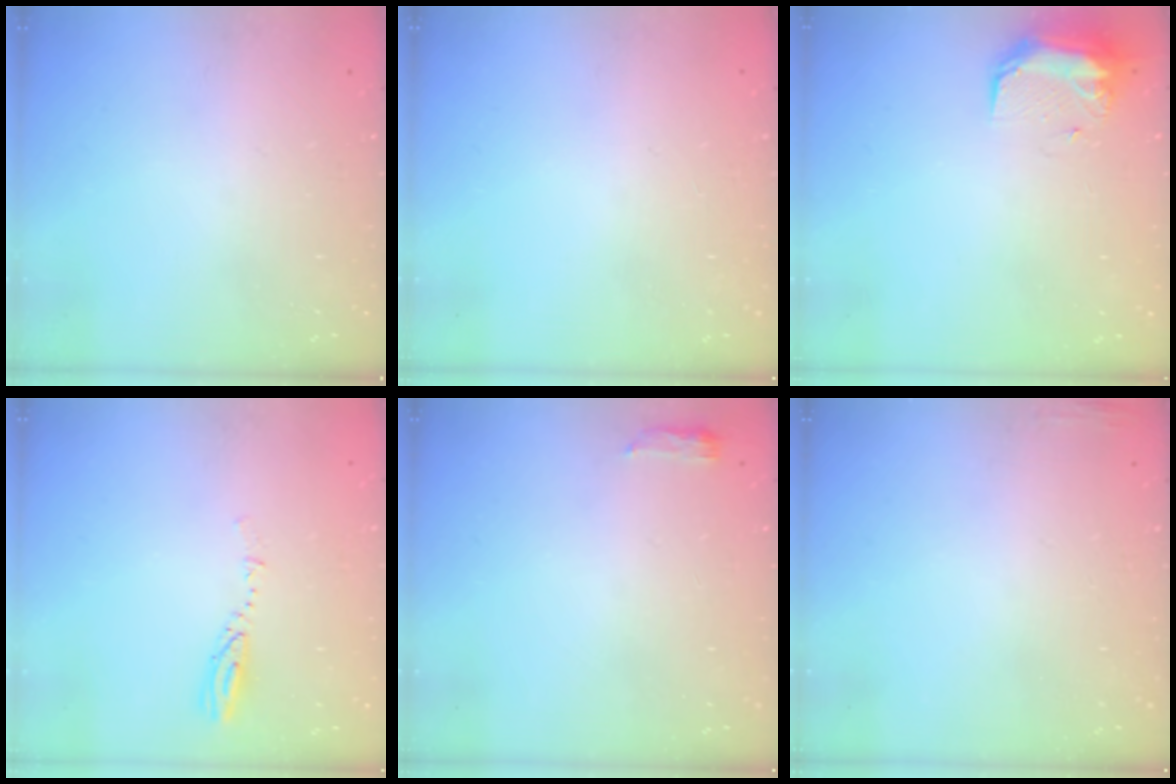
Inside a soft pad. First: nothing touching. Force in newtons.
{"total": 0.0}
{"total": 9.3, "press": 9.3, "slide": 0.7}
{"total": 3.6, "press": 3.5, "slide": 0.5}
{"total": 3.7, "press": 3.5, "slide": 1.3}
{"total": 3.1, "press": 3.0, "slide": 0.8}